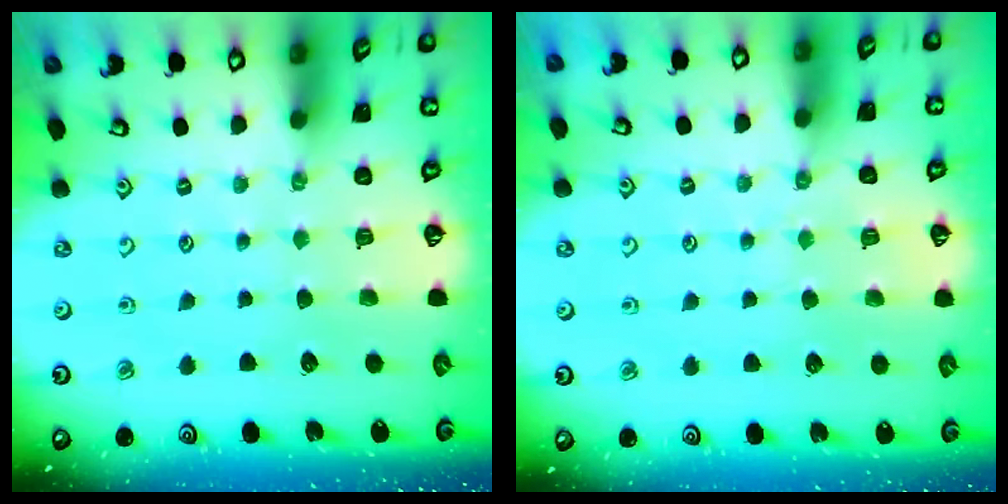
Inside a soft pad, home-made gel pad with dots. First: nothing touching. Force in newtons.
{"total": 4.1, "press": 4.1, "slide": 0.4}